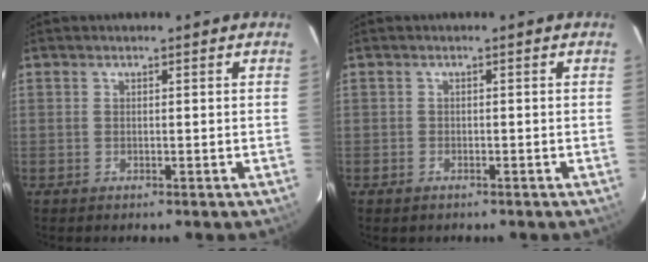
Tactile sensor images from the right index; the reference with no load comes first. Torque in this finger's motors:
{"motor_torque": [0.05, -0.27, -0.18, -0.05]}